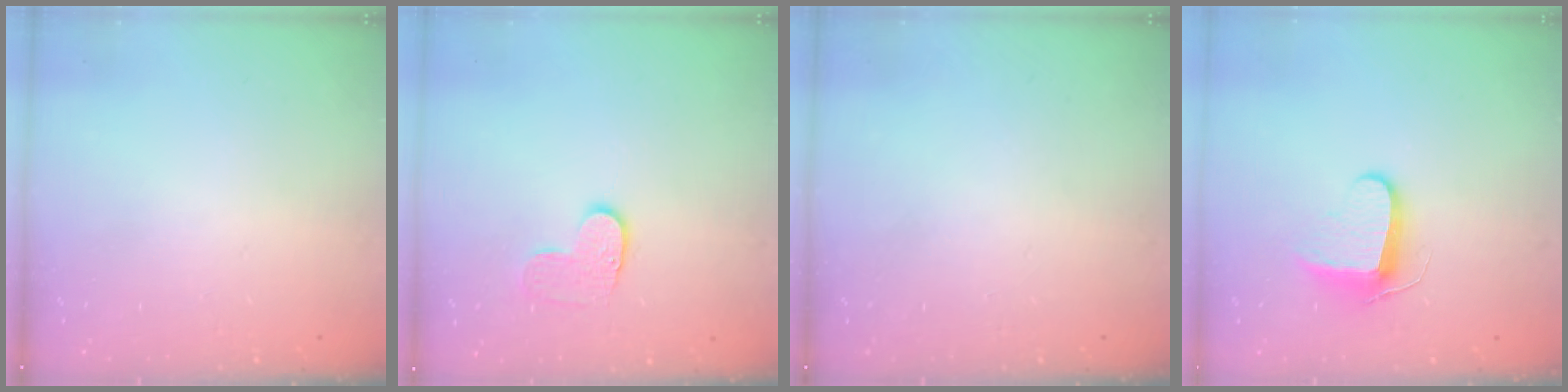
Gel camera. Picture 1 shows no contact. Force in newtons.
{"total": 6.4, "press": 6.4, "slide": 0.4}
{"total": 0.0}
{"total": 9.6, "press": 9.6, "slide": 0.8}